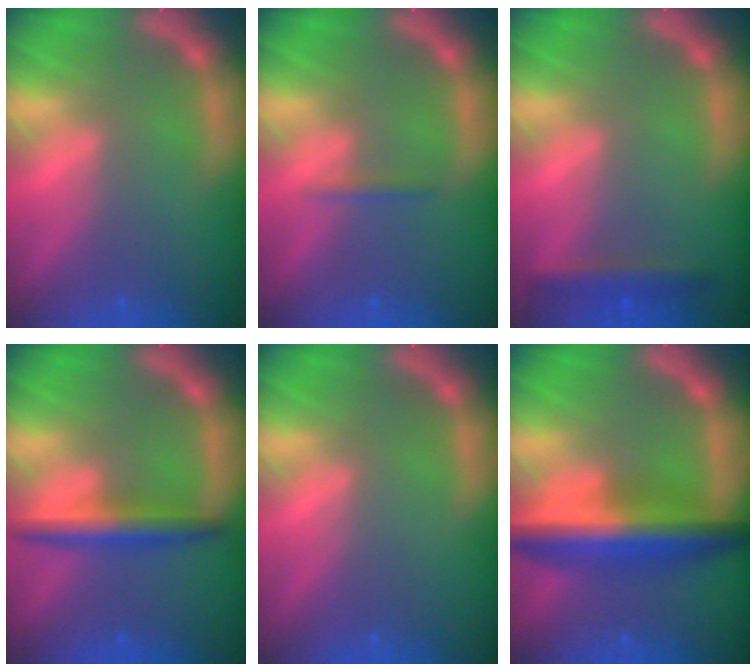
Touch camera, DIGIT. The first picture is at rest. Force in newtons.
{"total": 0.9}
{"total": 2.4}
{"total": 3.9}
{"total": 0.0}
{"total": 8.0}